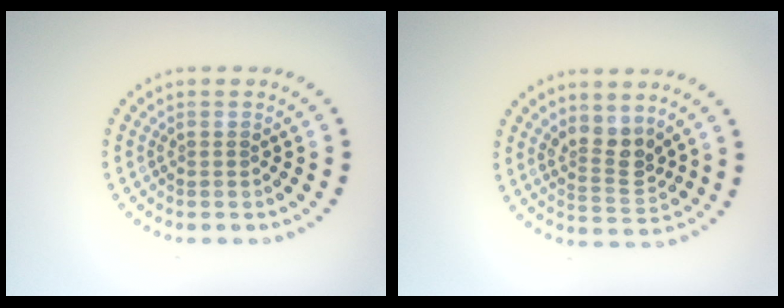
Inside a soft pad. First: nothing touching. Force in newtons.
{"total": 3.0, "press": 2.6, "slide": 1.5}